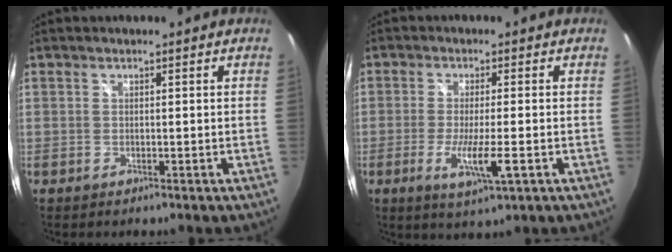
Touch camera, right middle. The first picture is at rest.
{"total": 7.0, "force": [-2.4, 0.4, 6.5], "torque": [-0.125, -0.017, -0.043]}